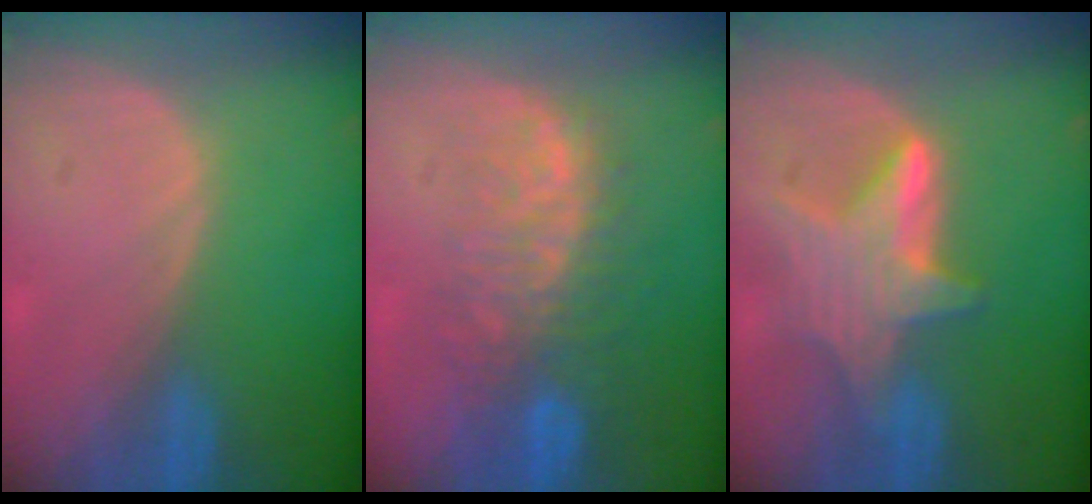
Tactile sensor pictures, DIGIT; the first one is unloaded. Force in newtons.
{"total": 9.9, "press": 8.6, "slide": 4.8}
{"total": 7.1, "press": 7.1, "slide": 0.3}